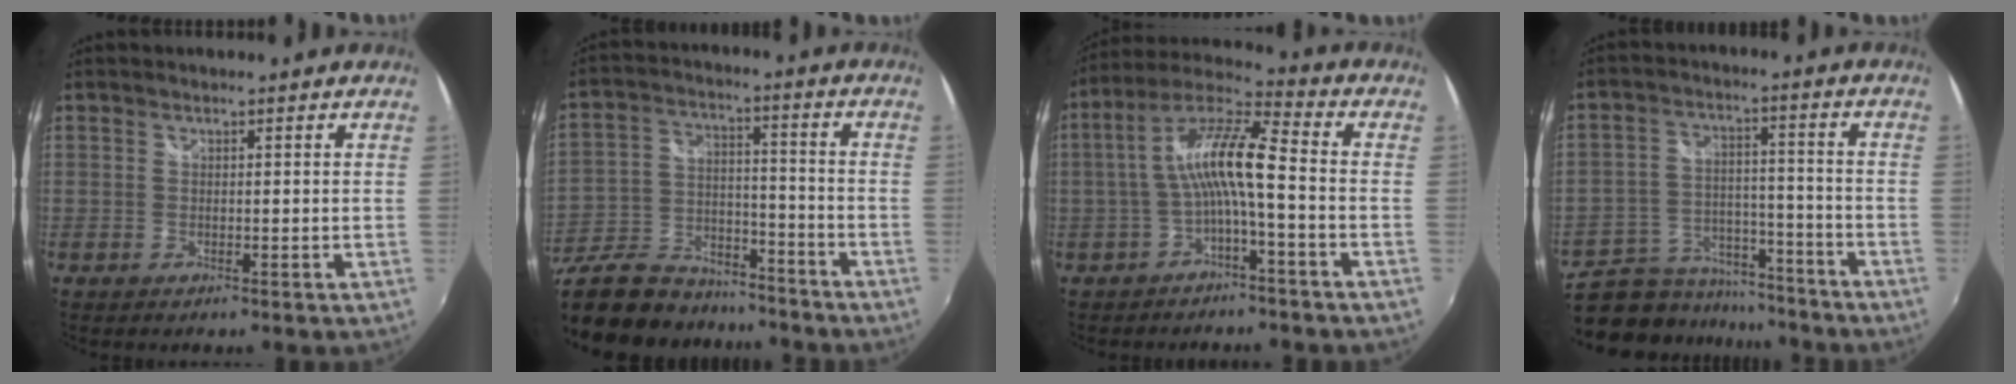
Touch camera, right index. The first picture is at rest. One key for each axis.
{"total": 24.8, "fx": -19.3, "fy": 11.5, "fz": 10.5, "tx": -0.244, "ty": 0.009, "tz": -0.296}
{"total": 10.5, "fx": -2.2, "fy": 1.5, "fz": 10.2, "tx": -0.214, "ty": 0.021, "tz": -0.040}
{"total": 15.7, "fx": -12.1, "fy": 8.9, "fz": 4.7, "tx": -0.113, "ty": 0.035, "tz": -0.166}